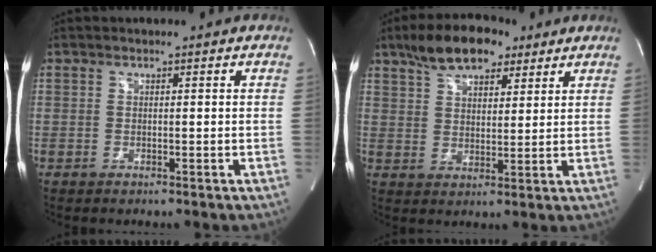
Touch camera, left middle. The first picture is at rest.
{"total": 10.5, "force": [7.2, 4.5, 6.2], "torque": [-0.111, 0.021, 0.126]}